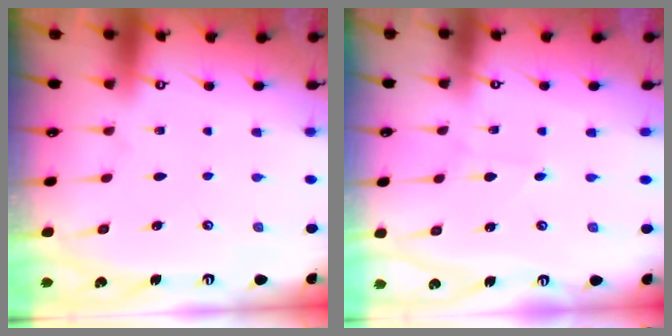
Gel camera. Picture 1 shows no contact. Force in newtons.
{"total": 1.3, "press": 1.3, "slide": 0.1}